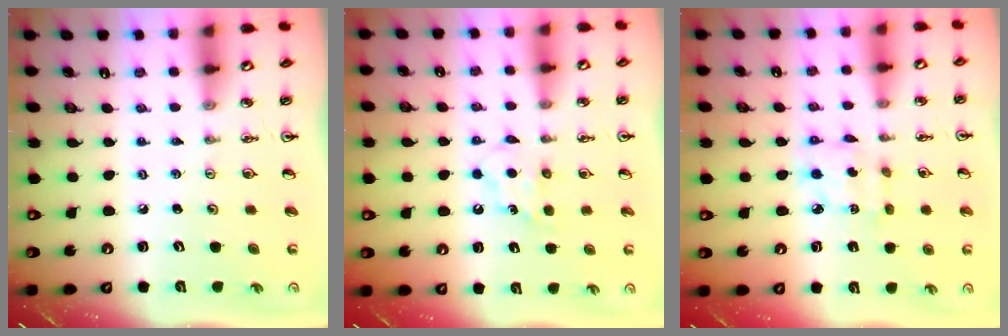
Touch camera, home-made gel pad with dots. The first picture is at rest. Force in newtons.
{"total": 4.2, "press": 4.1, "slide": 0.7}
{"total": 4.4, "press": 4.4, "slide": 0.2}